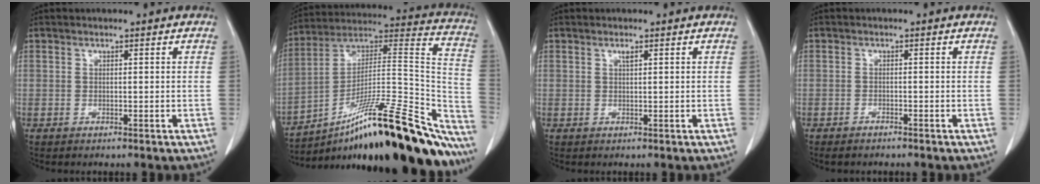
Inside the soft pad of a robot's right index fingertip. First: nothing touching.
{"total": 32.4, "force": [-23.7, 5.1, 21.6], "torque": [-0.239, 0.022, -0.363]}
{"total": 0.7, "force": [0.4, 0.1, 0.6], "torque": [-0.012, -0.001, 0.008]}
{"total": 1.8, "force": [-1.6, 0.5, 0.7], "torque": [-0.011, -0.002, -0.019]}